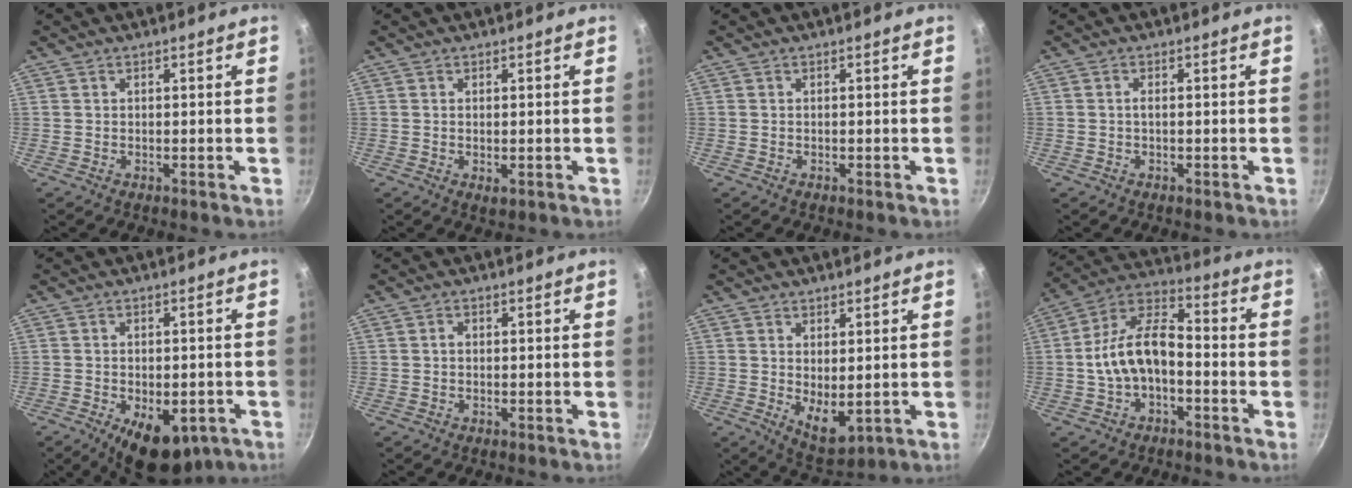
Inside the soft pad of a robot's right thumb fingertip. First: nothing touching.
{"total": 1.5, "force": [-0.2, 0.7, 1.3], "torque": [-0.022, -0.005, -0.002]}
{"total": 0.0}
{"total": 1.0, "force": [-0.2, 0.5, 0.8], "torque": [-0.016, 0.003, -0.003]}
{"total": 11.0, "force": [-4.8, 5.9, 8.0], "torque": [-0.079, 0.009, -0.054]}
{"total": 0.9, "force": [0.0, 0.8, 0.6], "torque": [-0.010, 0.006, -0.001]}
{"total": 6.5, "force": [0.5, 3.2, 5.6], "torque": [-0.077, -0.022, 0.022]}
{"total": 14.5, "force": [-2.6, 8.3, 11.6], "torque": [-0.193, 0.053, -0.061]}